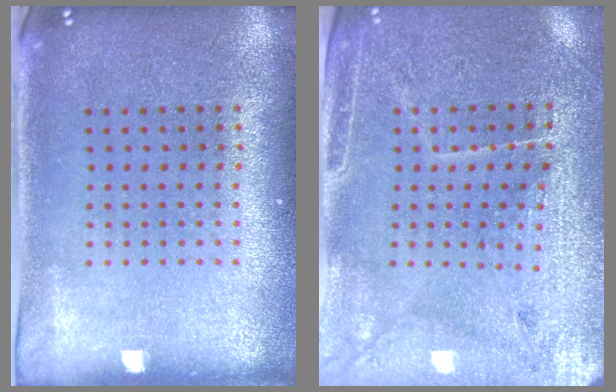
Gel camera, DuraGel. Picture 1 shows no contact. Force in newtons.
{"total": 3.2, "press": 3.0, "slide": 1.1}